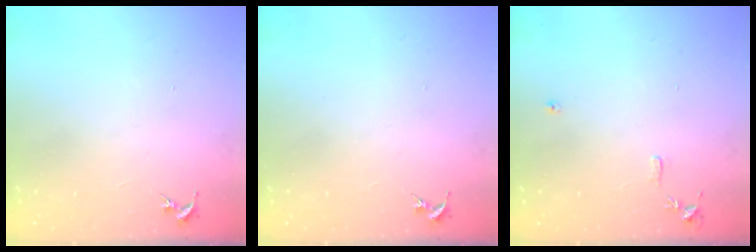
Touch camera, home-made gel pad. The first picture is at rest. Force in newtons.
{"total": 0.0}
{"total": 7.8, "press": 7.8, "slide": 0.8}